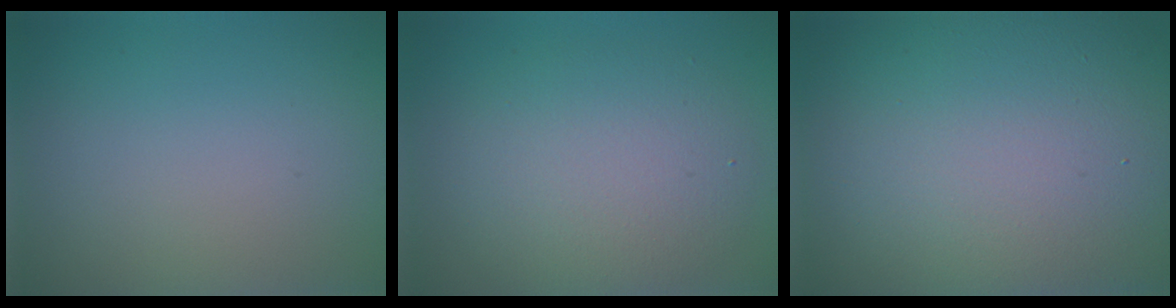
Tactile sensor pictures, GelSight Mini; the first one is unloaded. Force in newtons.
{"total": 5.6, "press": 5.6, "slide": 0.5}
{"total": 18.9, "press": 18.8, "slide": 1.2}